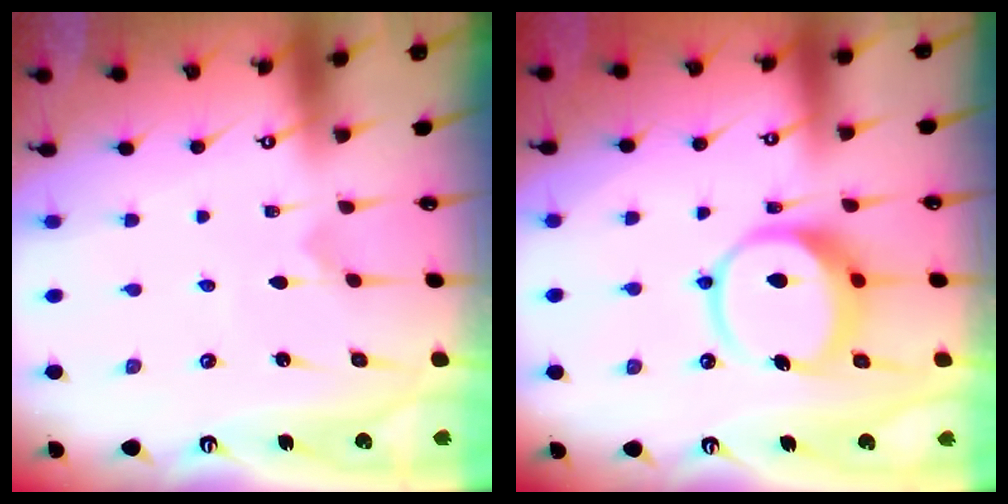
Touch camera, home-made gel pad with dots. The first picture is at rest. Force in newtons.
{"total": 12.1, "press": 12.0, "slide": 1.6}